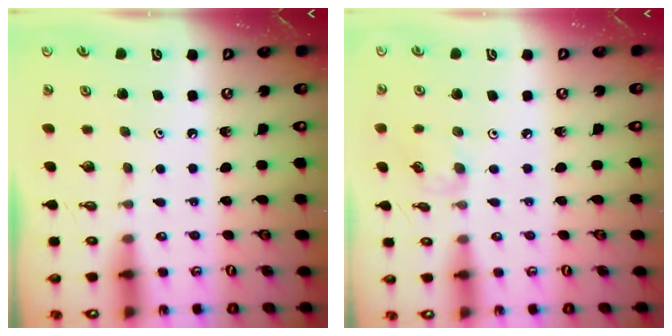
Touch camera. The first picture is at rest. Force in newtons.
{"total": 3.4, "press": 3.4, "slide": 0.6}